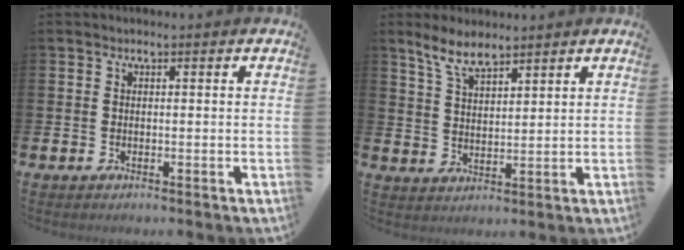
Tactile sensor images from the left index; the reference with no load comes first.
{"total": 5.5, "force": [4.9, 1.3, 2.2], "torque": [-0.063, -0.010, 0.091]}